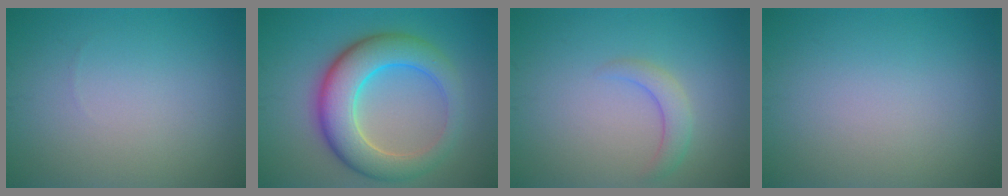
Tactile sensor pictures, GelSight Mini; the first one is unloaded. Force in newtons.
{"total": 8.2, "press": 8.2, "slide": 0.6}
{"total": 2.1, "press": 2.0, "slide": 0.3}
{"total": 0.0}